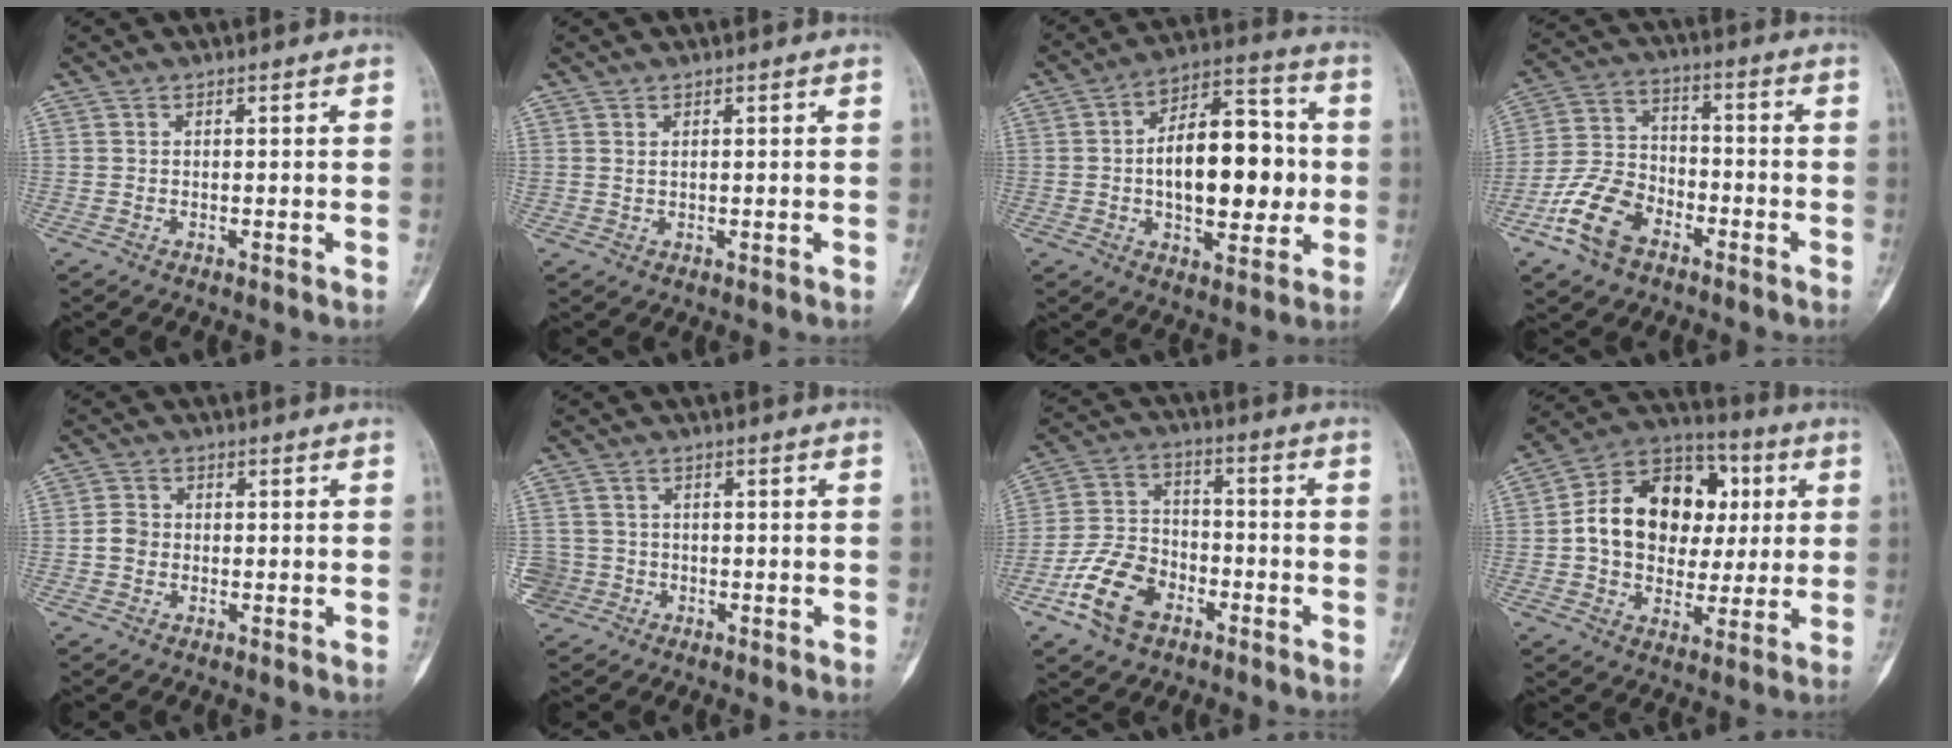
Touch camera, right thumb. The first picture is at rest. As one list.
[{"total": 2.1, "force": [1.1, 1.0, 1.5], "torque": [-0.026, -0.008, 0.029]}, {"total": 18.6, "force": [-0.4, 9.9, 15.8], "torque": [-0.210, 0.026, -0.006]}, {"total": 12.0, "force": [-6.4, 7.4, 6.9], "torque": [-0.131, 0.039, -0.128]}, {"total": 2.9, "force": [-0.6, 2.5, 1.3], "torque": [-0.016, 0.009, -0.016]}, {"total": 4.8, "force": [-1.4, 4.6, 0.1], "torque": [0.008, 0.019, -0.025]}, {"total": 12.5, "force": [-6.3, 8.2, 7.2], "torque": [-0.124, 0.039, -0.119]}, {"total": 19.4, "force": [2.3, 14.6, 12.6], "torque": [-0.163, 0.025, 0.035]}]